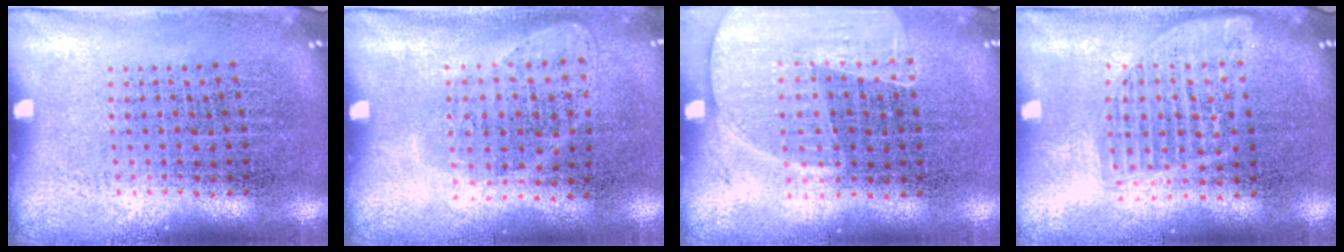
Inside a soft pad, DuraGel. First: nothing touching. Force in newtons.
{"total": 1.0, "press": 0.8, "slide": 0.5}
{"total": 1.6, "press": 1.4, "slide": 0.7}
{"total": 1.6, "press": 1.5, "slide": 0.7}